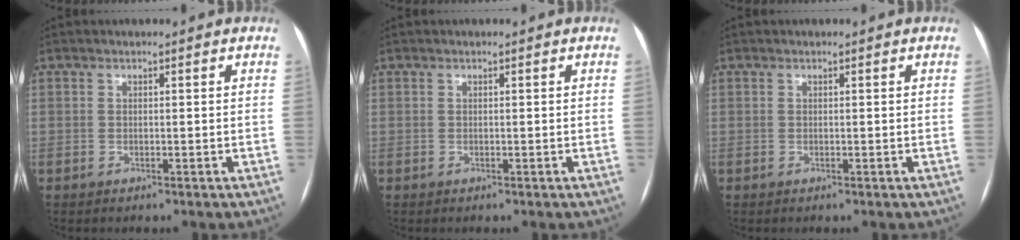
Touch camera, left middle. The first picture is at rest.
{"total": 0.0}
{"total": 0.0}